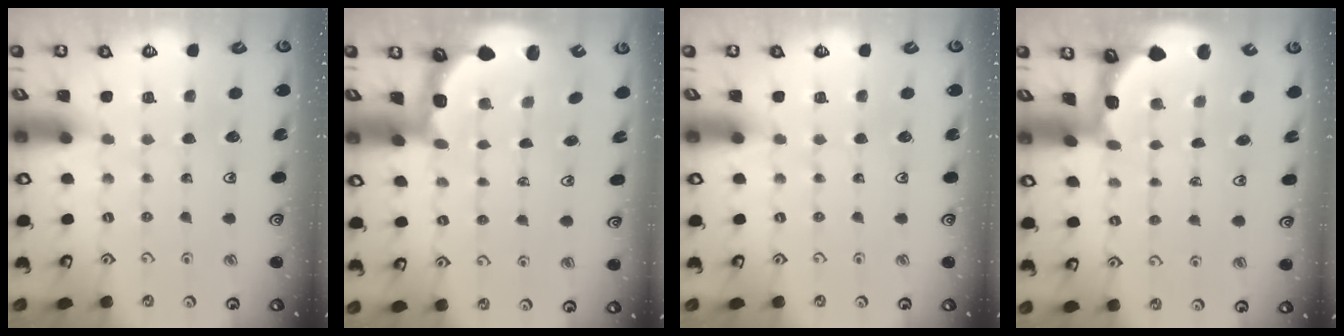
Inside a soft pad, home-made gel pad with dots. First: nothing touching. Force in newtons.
{"total": 2.1, "press": 2.0, "slide": 0.6}
{"total": 0.0}
{"total": 1.9, "press": 1.9, "slide": 0.2}